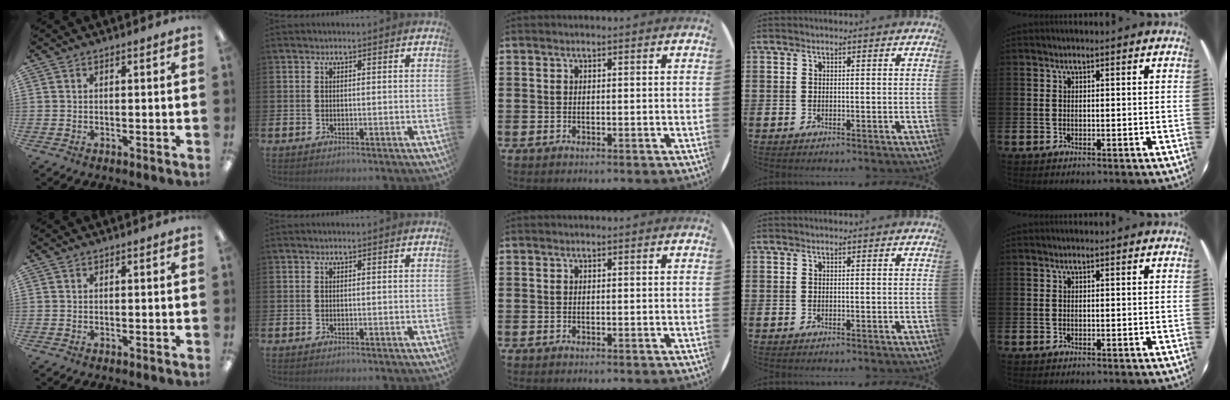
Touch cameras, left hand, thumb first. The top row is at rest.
{}